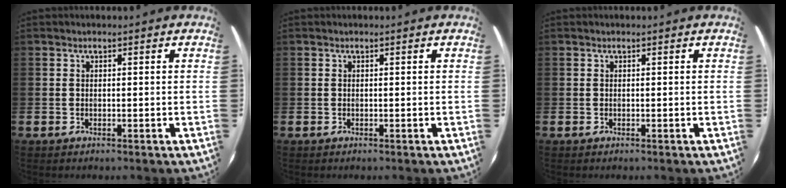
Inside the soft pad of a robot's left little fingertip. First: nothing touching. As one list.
[{"total": 0.0}, {"total": 0.0}]